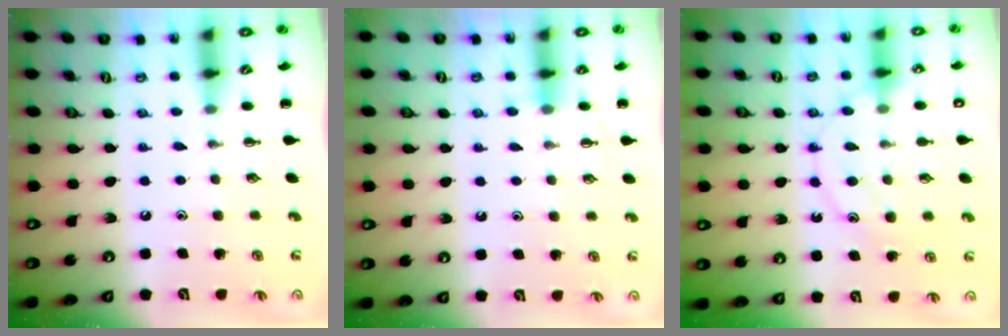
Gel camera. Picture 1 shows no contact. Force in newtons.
{"total": 5.5, "press": 5.3, "slide": 1.5}
{"total": 12.9, "press": 12.9, "slide": 0.6}